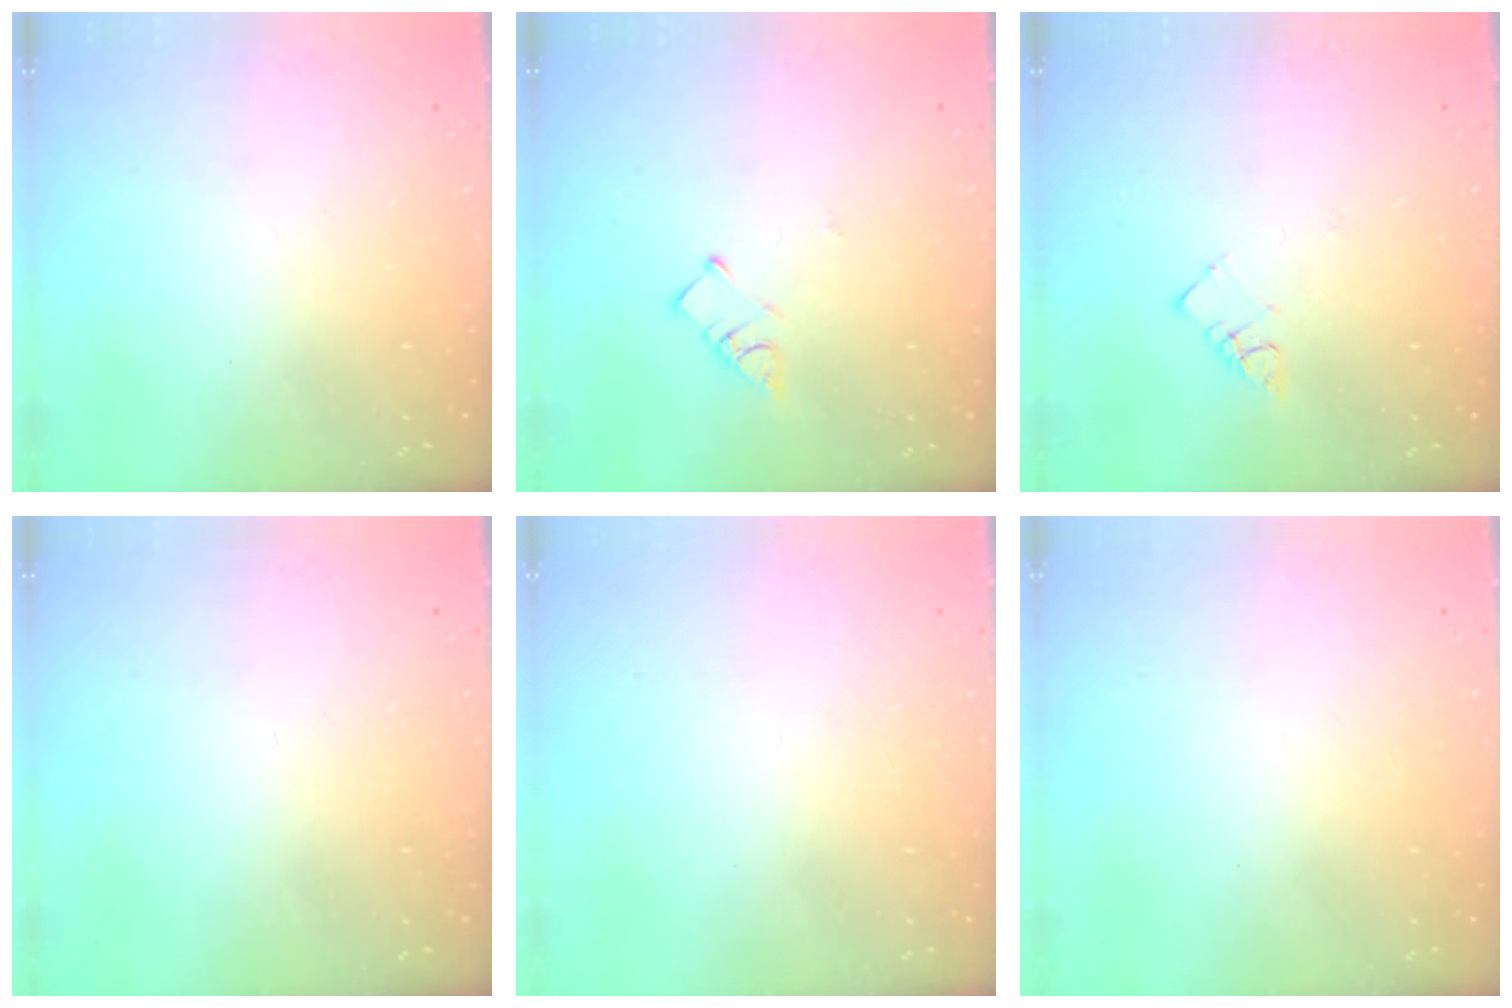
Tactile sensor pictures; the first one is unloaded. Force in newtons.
{"total": 3.7, "press": 3.7, "slide": 0.2}
{"total": 3.6, "press": 3.6, "slide": 0.3}
{"total": 0.0}
{"total": 1.8, "press": 1.7, "slide": 0.1}
{"total": 1.5, "press": 1.5, "slide": 0.1}